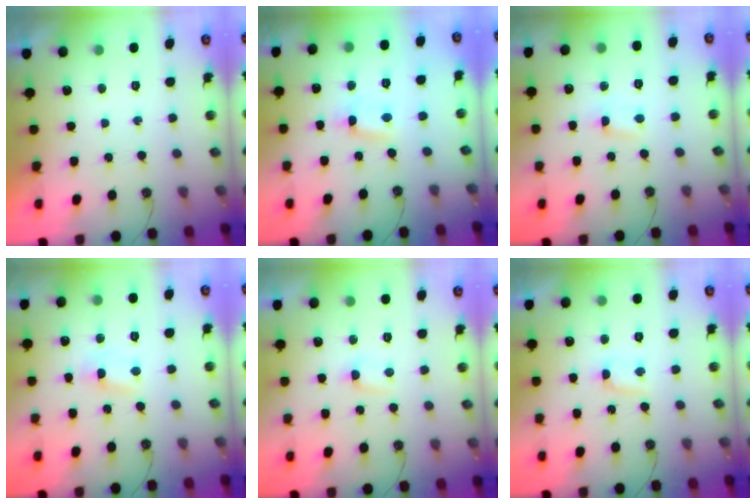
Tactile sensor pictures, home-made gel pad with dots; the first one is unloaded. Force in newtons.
{"total": 10.7, "press": 1.5, "slide": 10.6}
{"total": 0.8, "press": 0.8, "slide": 0.1}
{"total": 2.7, "press": 2.7, "slide": 0.2}
{"total": 3.0, "press": 3.0, "slide": 0.3}
{"total": 2.5, "press": 2.3, "slide": 0.8}